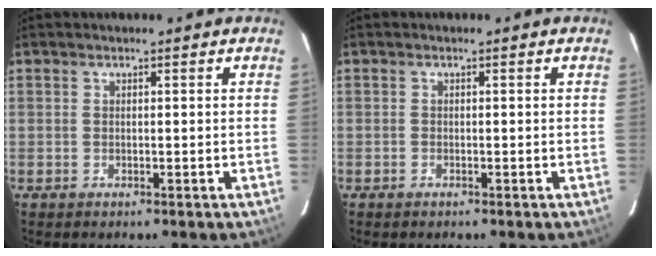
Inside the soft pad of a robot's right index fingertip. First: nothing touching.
{"total": 0.6, "force": [-0.5, 0.3, 0.1], "torque": [-0.002, 0.001, -0.010]}